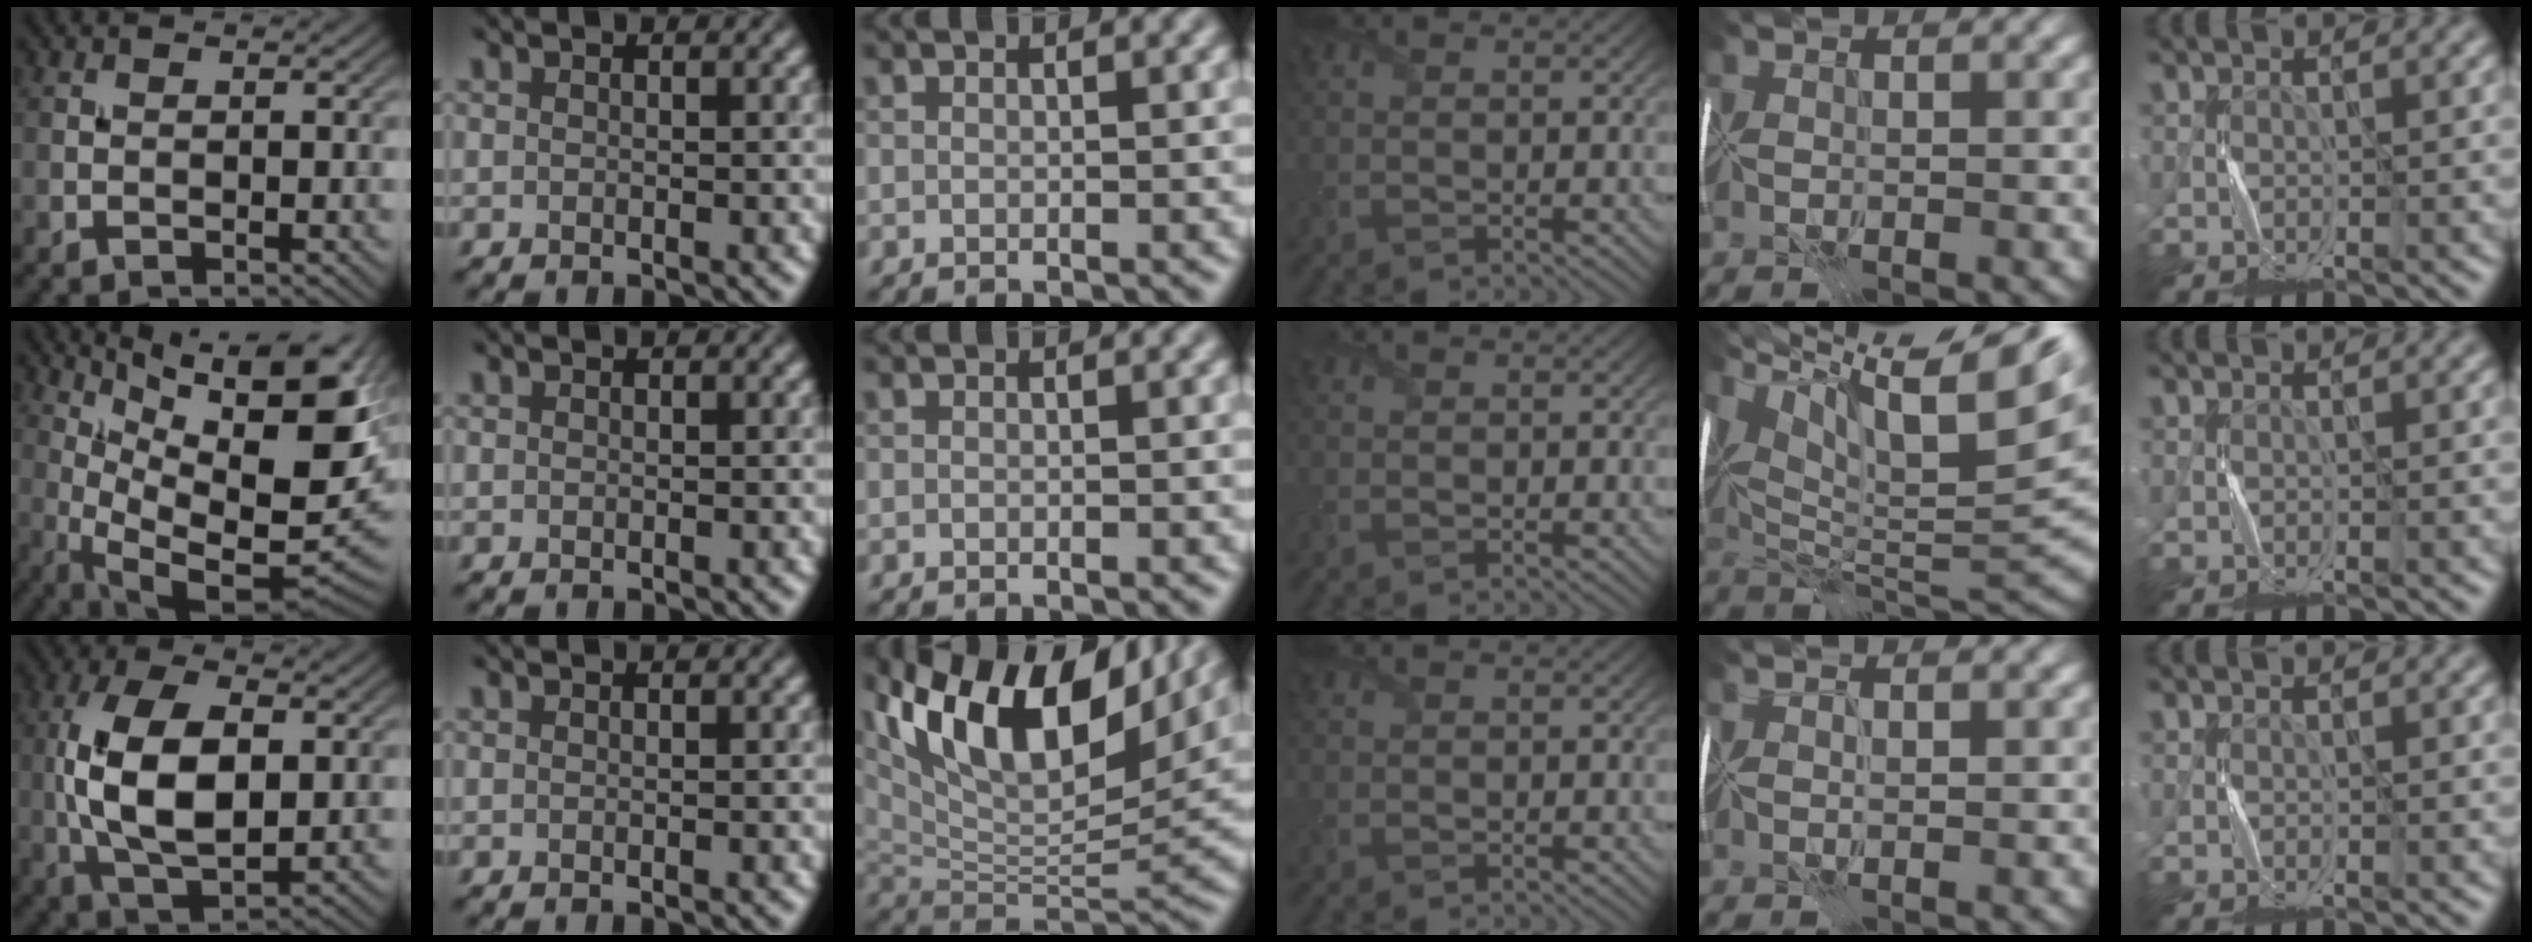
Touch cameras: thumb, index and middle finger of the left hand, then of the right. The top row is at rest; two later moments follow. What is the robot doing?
{"motion": "fold", "object": "handkerchief"}